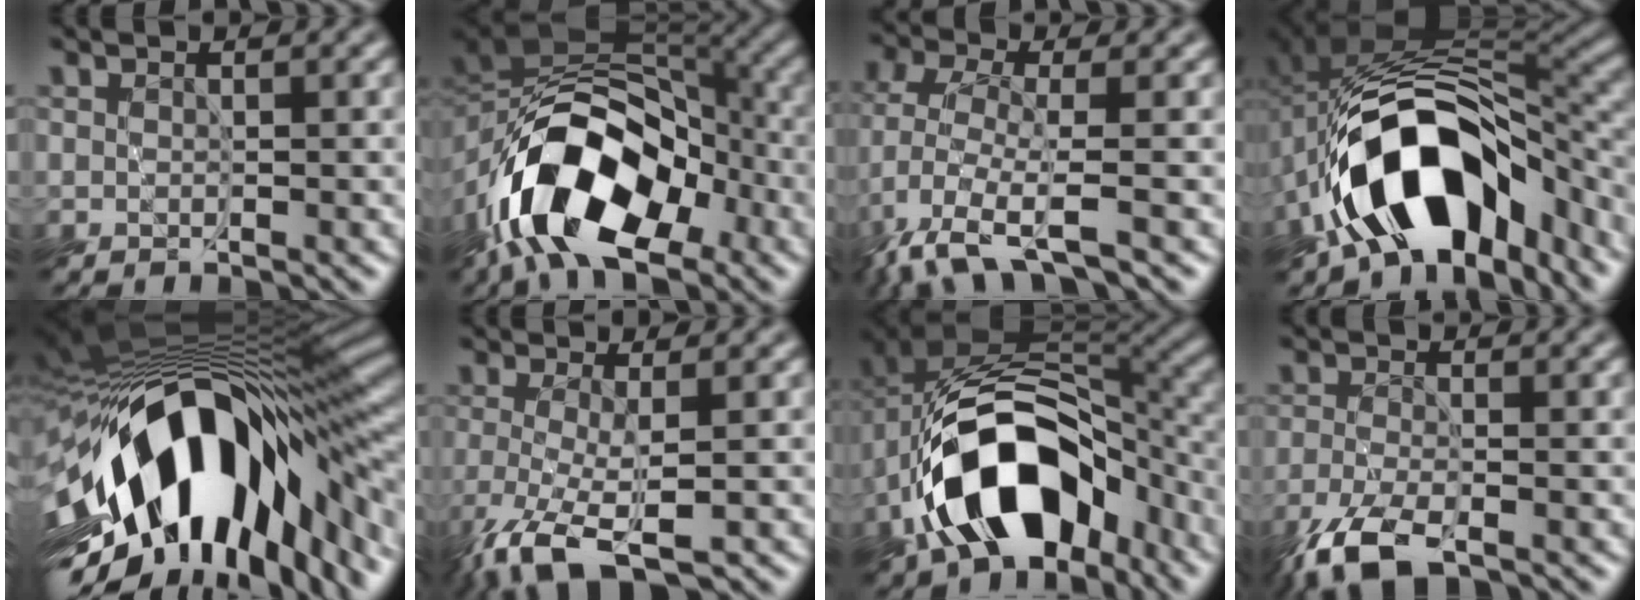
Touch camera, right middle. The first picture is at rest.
{"total": 14.5, "force": [-7.5, 7.7, 9.7], "torque": [-0.153, 0.002, -0.144]}
{"total": 5.2, "force": [-3.3, 1.0, 3.9], "torque": [-0.088, -0.010, -0.078]}
{"total": 14.6, "force": [-6.9, 7.8, 10.1], "torque": [-0.143, 0.007, -0.113]}
{"total": 17.0, "force": [-5.4, 7.8, 14.1], "torque": [-0.216, -0.023, -0.082]}
{"total": 4.9, "force": [-2.8, 0.9, 4.0], "torque": [-0.087, -0.015, -0.055]}
{"total": 14.5, "force": [-5.8, 8.9, 10.0], "torque": [-0.151, 0.009, -0.107]}
{"total": 5.3, "force": [-3.9, 1.5, 3.3], "torque": [-0.071, -0.015, -0.082]}